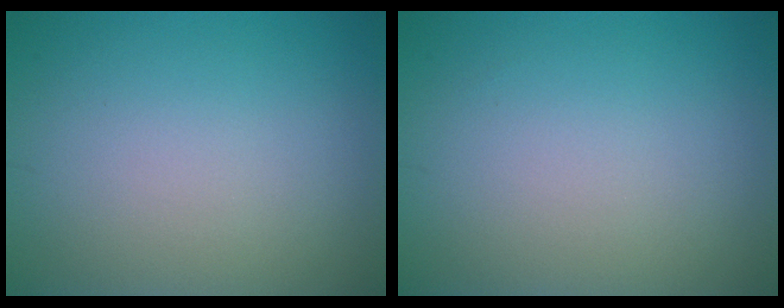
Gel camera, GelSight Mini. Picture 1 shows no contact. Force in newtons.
{"total": 0.0}